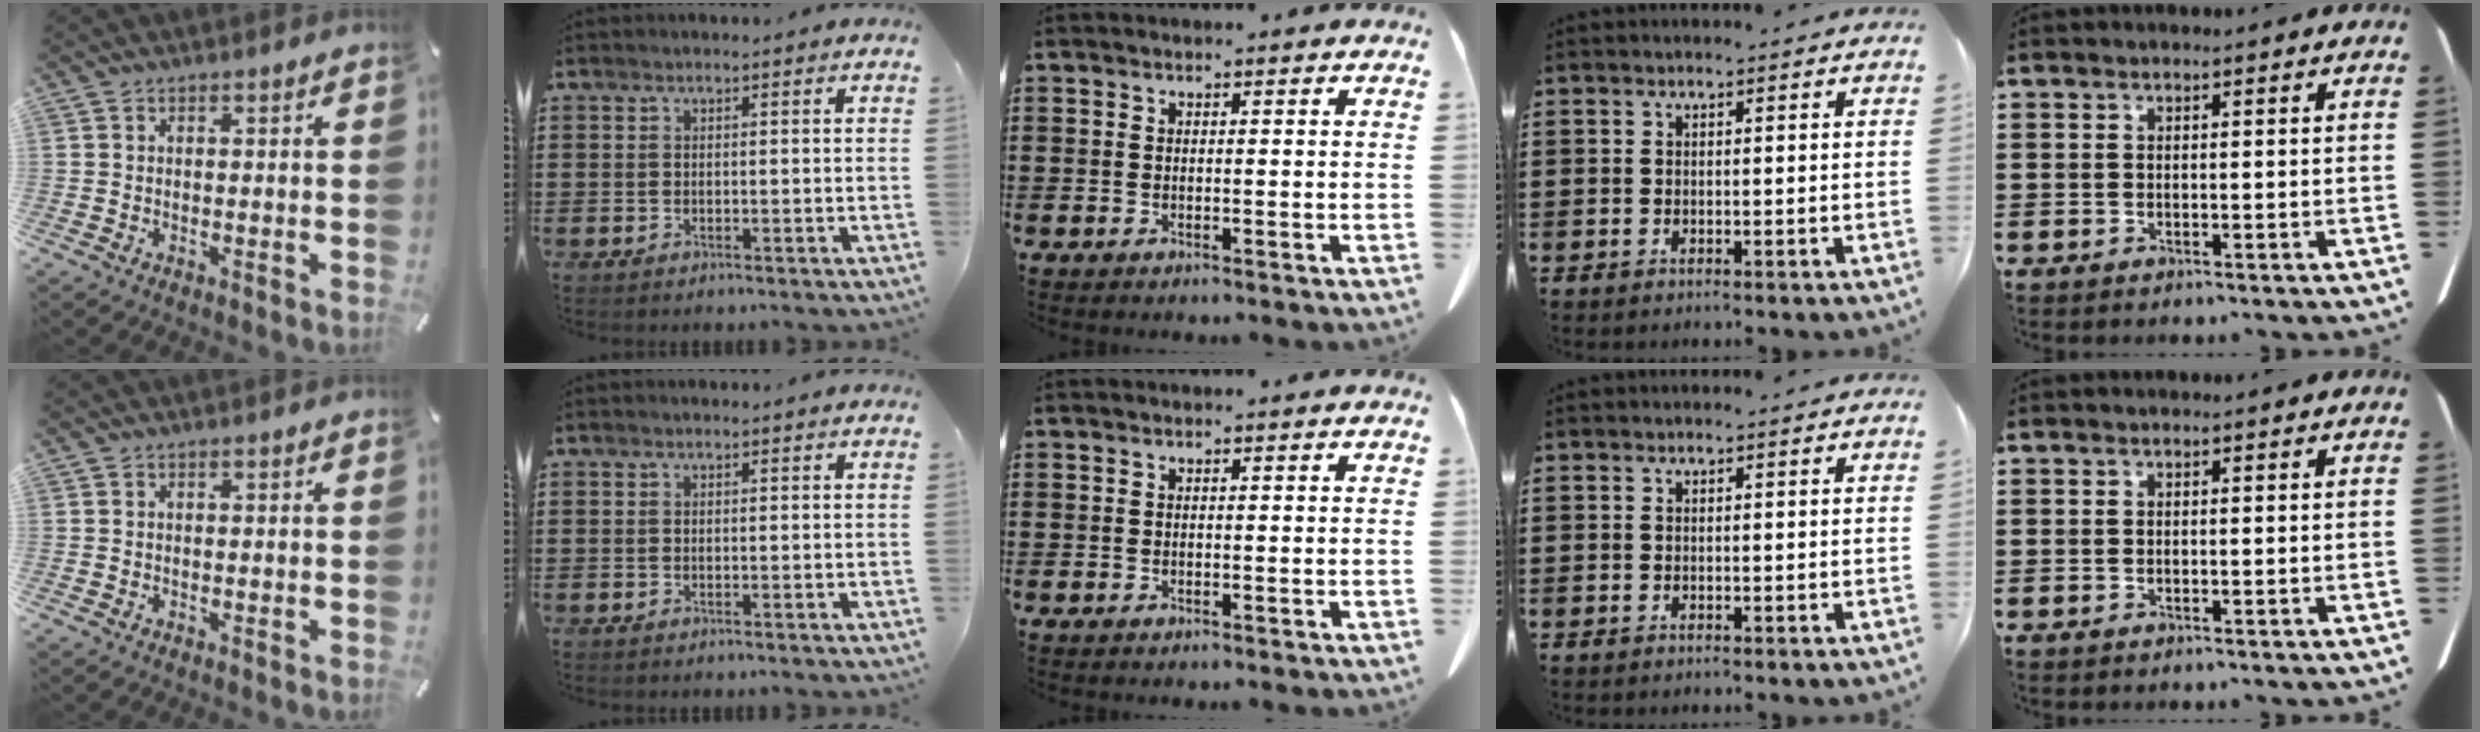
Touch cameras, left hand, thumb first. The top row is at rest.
{}